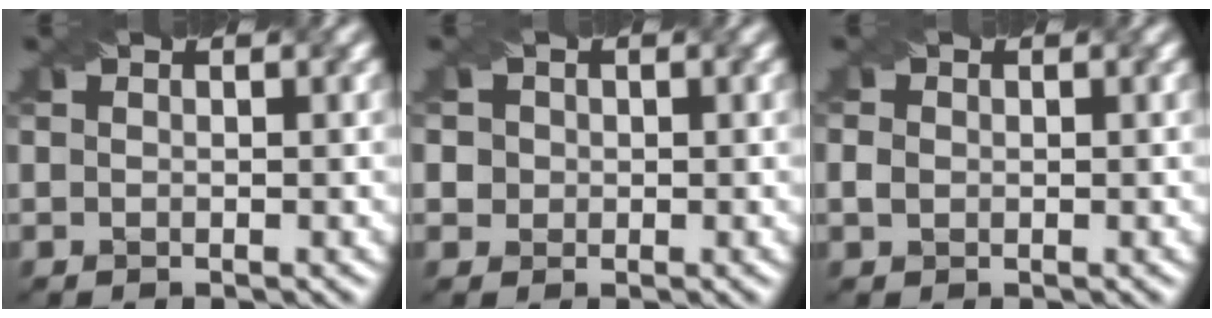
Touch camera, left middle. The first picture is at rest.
{"total": 3.5, "force": [1.1, 3.0, 1.3], "torque": [-0.016, 0.024, 0.006]}
{"total": 0.8, "force": [-0.5, 0.6, 0.3], "torque": [-0.011, 0.000, -0.005]}